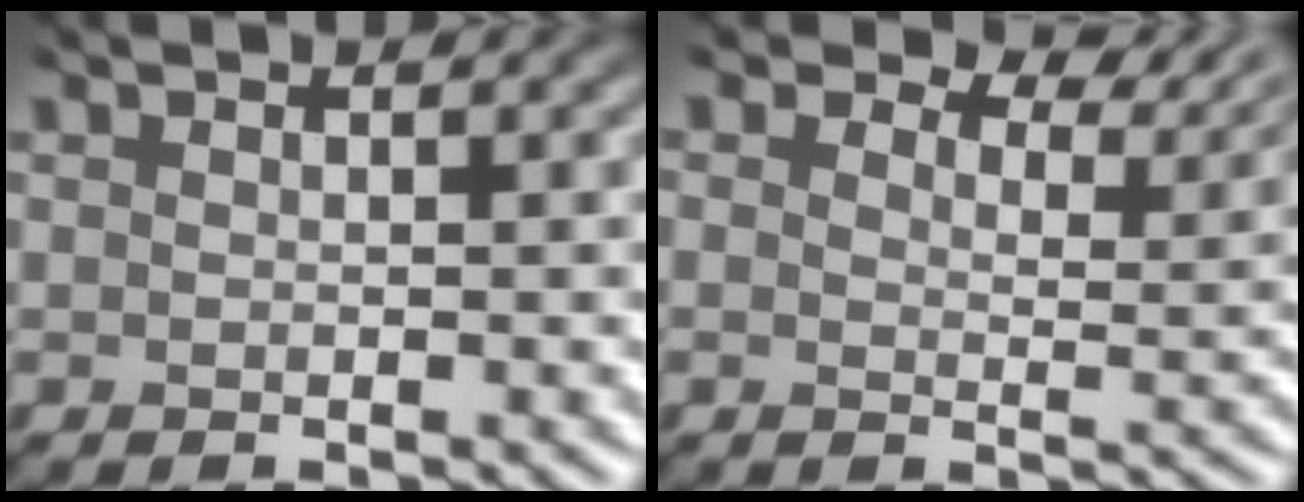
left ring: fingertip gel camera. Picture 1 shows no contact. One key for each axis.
{"total": 4.9, "fx": 4.3, "fy": 1.8, "fz": 1.7, "tx": -0.031, "ty": -0.005, "tz": 0.054}